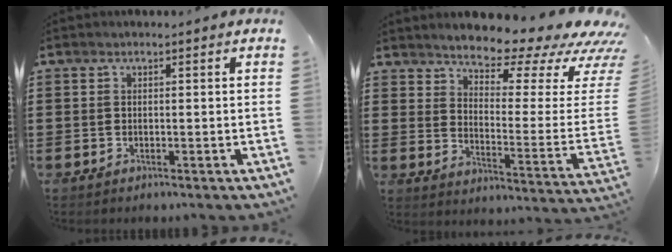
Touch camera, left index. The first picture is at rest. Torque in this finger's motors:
{"motor_torque": [1.84, 0.30, 1.05, 0.08]}